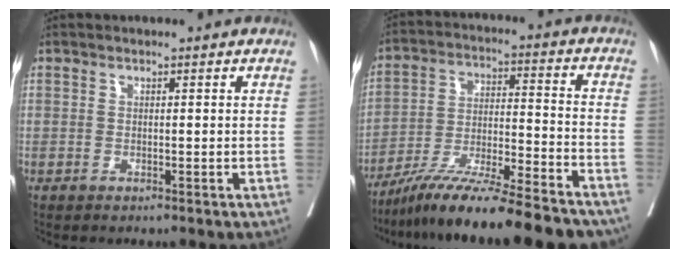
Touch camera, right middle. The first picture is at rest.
{"total": 19.1, "force": [-16.0, 0.9, 10.4], "torque": [-0.174, -0.020, -0.268]}